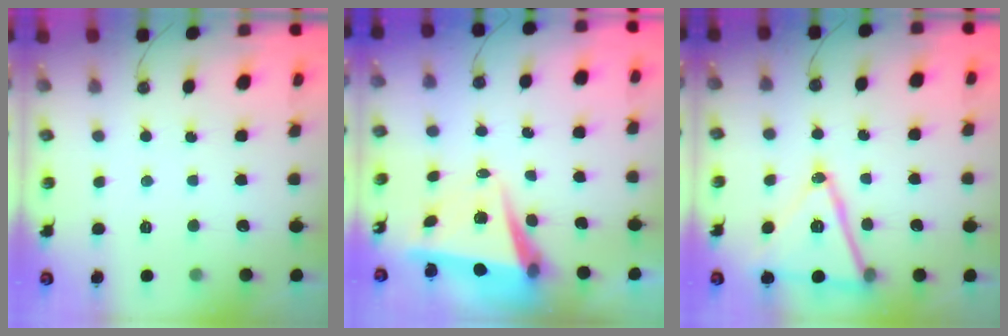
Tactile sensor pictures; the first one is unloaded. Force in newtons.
{"total": 7.3, "press": 7.1, "slide": 1.3}
{"total": 17.5, "press": 17.2, "slide": 3.4}